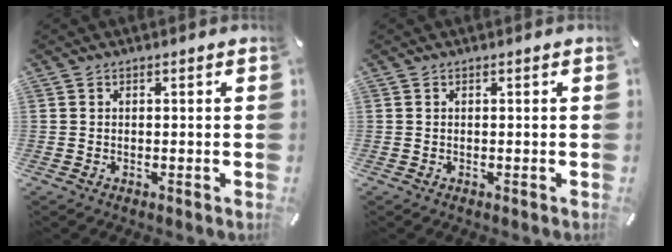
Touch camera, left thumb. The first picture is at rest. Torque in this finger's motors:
{"motor_torque": [-0.09, -0.08, 0.00, 0.05, 0.00]}